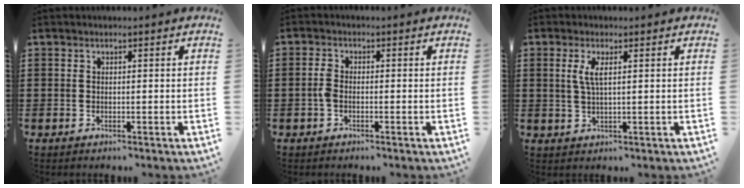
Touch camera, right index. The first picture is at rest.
{"total": 2.1, "force": [-0.6, 1.1, 1.7], "torque": [-0.048, -0.005, -0.015]}
{"total": 3.1, "force": [0.9, 0.8, 2.9], "torque": [-0.060, 0.004, 0.014]}